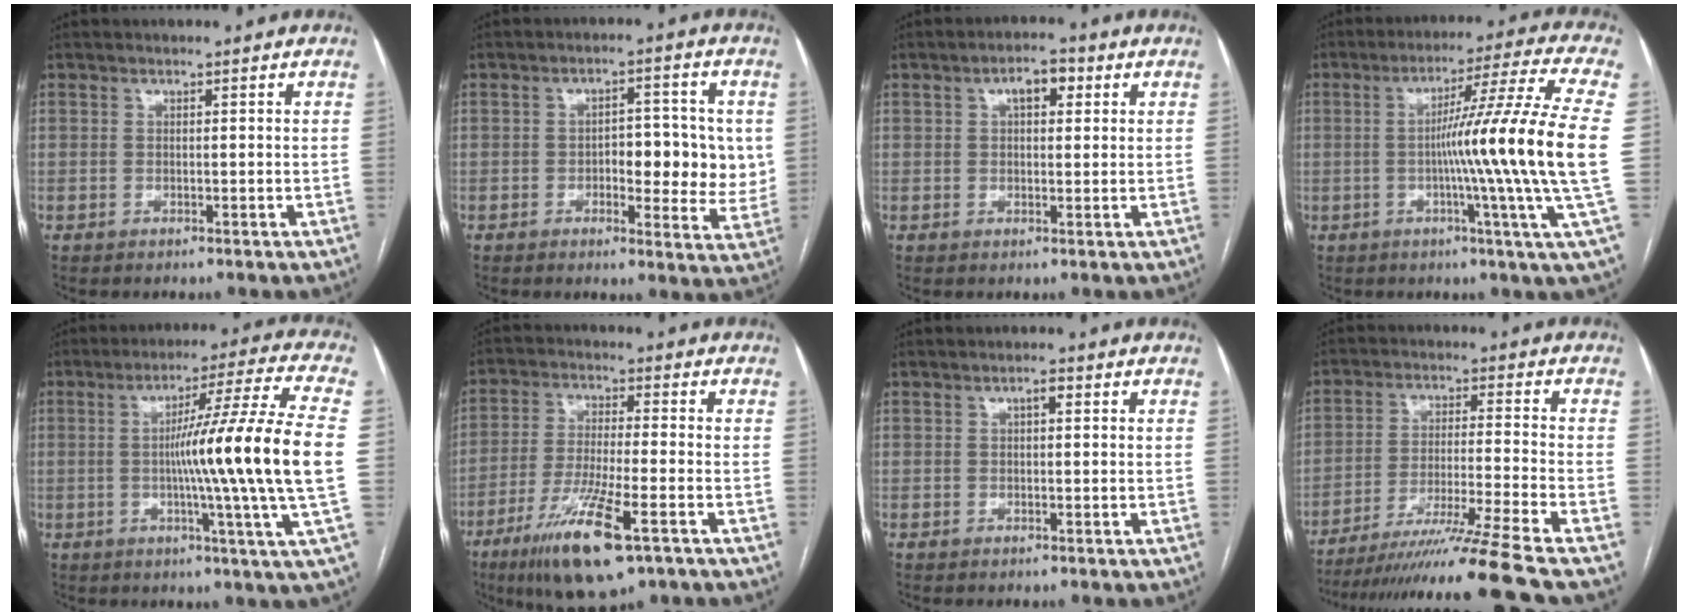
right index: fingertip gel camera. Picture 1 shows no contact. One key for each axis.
{"total": 9.7, "fx": 0.1, "fy": 4.5, "fz": 8.6, "tx": -0.094, "ty": 0.013, "tz": 0.006}
{"total": 4.3, "fx": 1.6, "fy": 1.9, "fz": 3.5, "tx": -0.055, "ty": 0.018, "tz": 0.023}
{"total": 18.2, "fx": -0.9, "fy": -3.3, "fz": 17.9, "tx": -0.266, "ty": -0.011, "tz": -0.031}
{"total": 18.6, "fx": -0.8, "fy": -2.6, "fz": 18.4, "tx": -0.274, "ty": -0.006, "tz": -0.030}
{"total": 13.4, "fx": -7.2, "fy": 1.8, "fz": 11.2, "tx": -0.214, "ty": -0.030, "tz": -0.124}
{"total": 1.4, "fx": 0.5, "fy": 0.5, "fz": 1.3, "tx": -0.017, "ty": 0.008, "tz": 0.006}
{"total": 17.0, "fx": -14.3, "fy": -4.2, "fz": 8.1, "tx": -0.131, "ty": -0.039, "tz": -0.236}